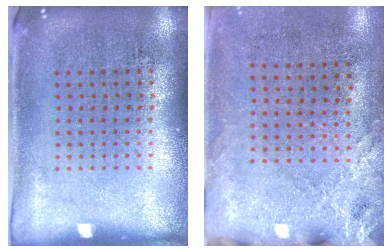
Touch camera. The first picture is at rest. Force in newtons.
{"total": 2.5, "press": 2.1, "slide": 1.4}